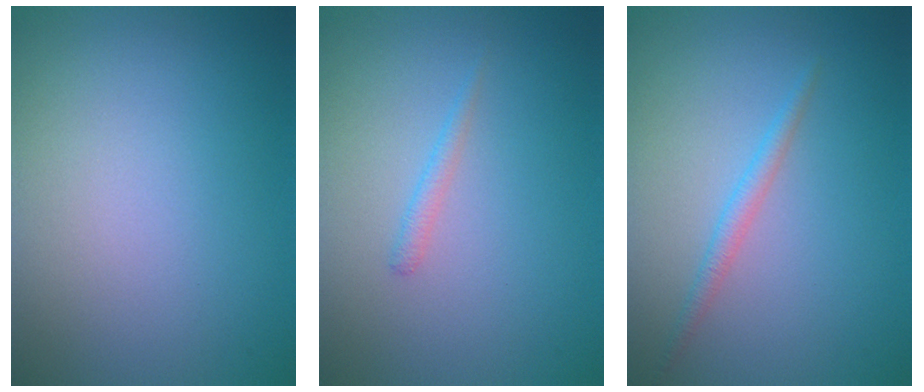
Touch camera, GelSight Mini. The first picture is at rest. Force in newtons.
{"total": 0.8, "press": 0.8, "slide": 0.1}
{"total": 1.3, "press": 1.3, "slide": 0.0}